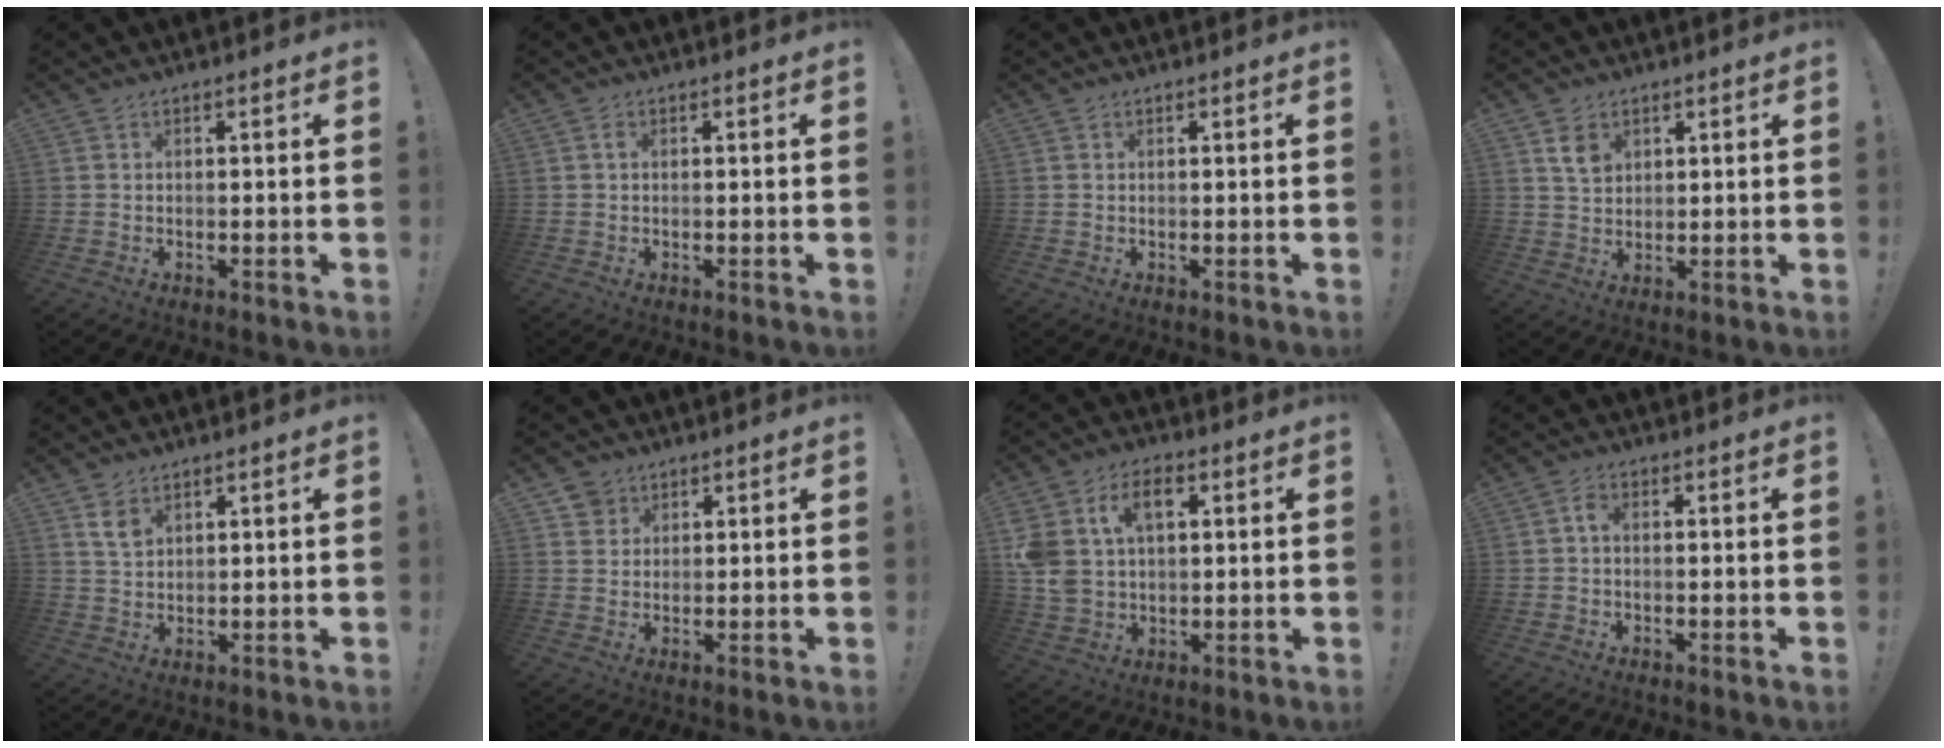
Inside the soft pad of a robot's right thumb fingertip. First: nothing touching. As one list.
[{"total": 0.5, "force": [-0.2, 0.5, 0.2], "torque": [-0.001, 0.003, -0.004]}, {"total": 0.9, "force": [0.3, 0.8, -0.1], "torque": [0.007, -0.002, 0.004]}, {"total": 5.4, "force": [2.9, 4.1, 2.0], "torque": [-0.015, -0.013, 0.051]}, {"total": 4.2, "force": [2.6, 2.6, 2.1], "torque": [-0.027, -0.013, 0.048]}, {"total": 4.0, "force": [2.5, 3.1, 0.3], "torque": [0.002, -0.013, 0.044]}, {"total": 12.3, "force": [4.4, 8.7, 7.5], "torque": [-0.151, -0.006, 0.081]}, {"total": 1.7, "force": [-0.2, 1.2, 1.3], "torque": [-0.022, 0.006, -0.005]}]